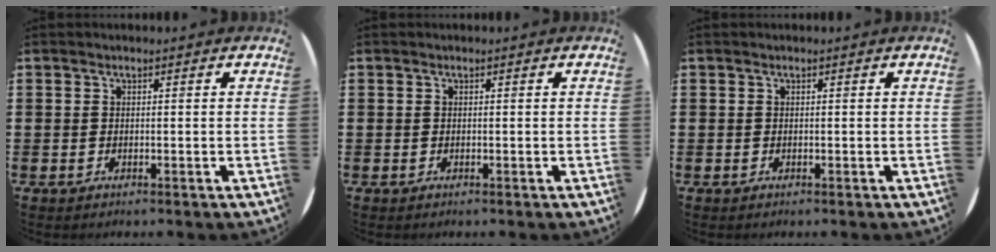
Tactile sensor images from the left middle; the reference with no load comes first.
{"total": 0.0}
{"total": 0.0}